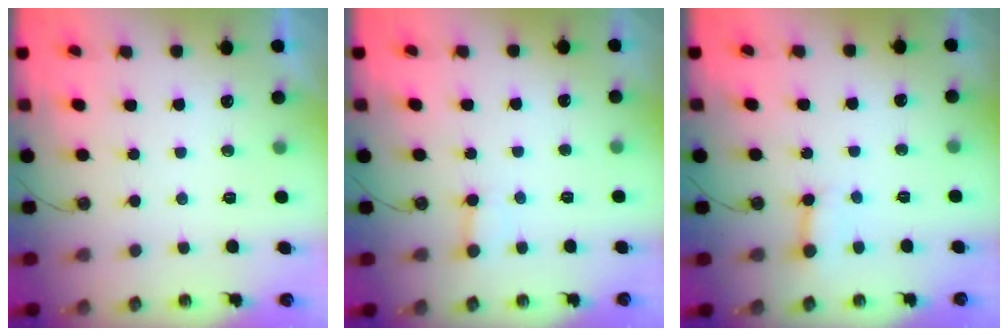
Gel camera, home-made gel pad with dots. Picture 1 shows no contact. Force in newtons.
{"total": 2.6, "press": 2.6, "slide": 0.1}
{"total": 2.8, "press": 2.8, "slide": 0.2}